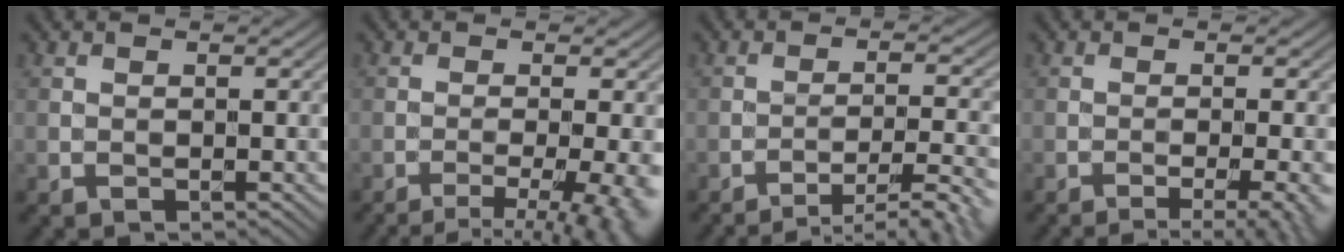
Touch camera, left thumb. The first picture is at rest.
{"total": 8.0, "force": [-3.4, 2.1, 6.9], "torque": [-0.083, -0.011, -0.035]}
{"total": 8.0, "force": [-6.1, 1.1, 5.1], "torque": [-0.082, 0.005, -0.083]}
{"total": 6.2, "force": [-2.6, 1.5, 5.4], "torque": [-0.064, -0.003, -0.029]}